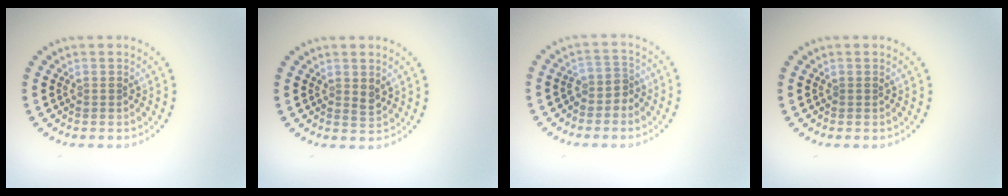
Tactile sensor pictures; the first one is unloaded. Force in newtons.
{"total": 1.0, "press": 0.9, "slide": 0.4}
{"total": 2.0, "press": 1.5, "slide": 1.2}
{"total": 0.0}